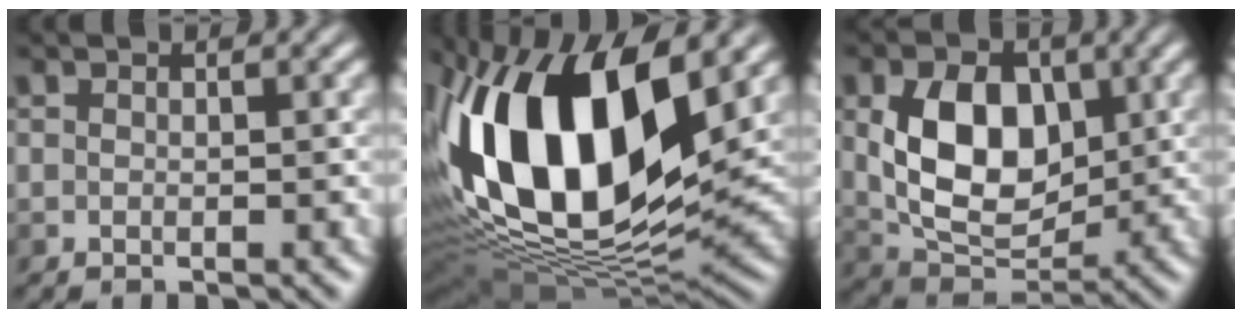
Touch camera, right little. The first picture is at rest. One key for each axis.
{"total": 15.6, "fx": 2.8, "fy": 8.0, "fz": 13.1, "tx": -0.257, "ty": 0.014, "tz": 0.037}
{"total": 8.3, "fx": 0.1, "fy": 5.5, "fz": 6.2, "tx": -0.123, "ty": -0.007, "tz": -0.002}